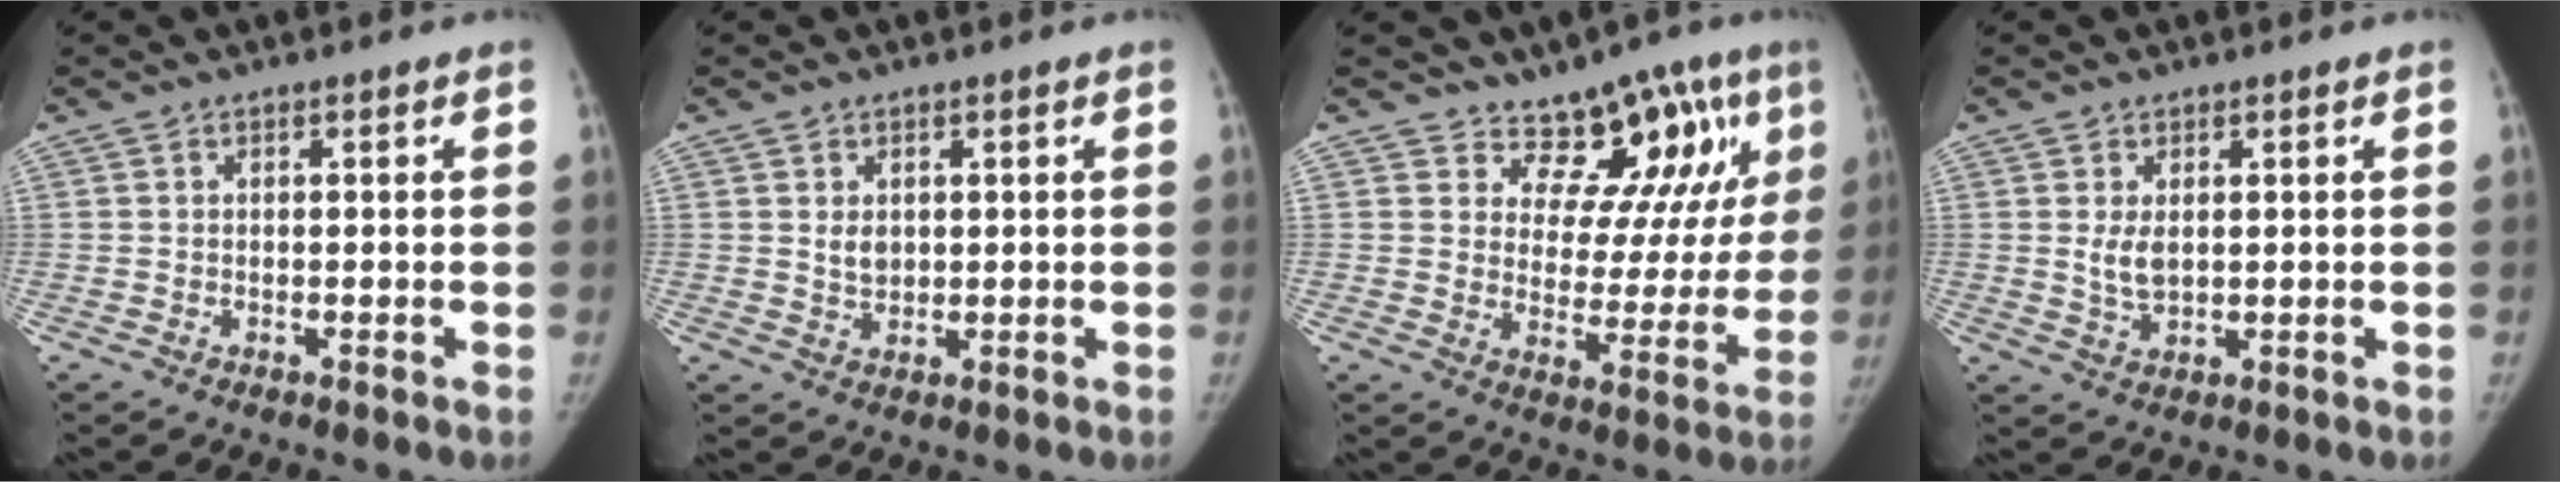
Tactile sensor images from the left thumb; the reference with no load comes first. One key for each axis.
{"total": 2.6, "fx": 0.7, "fy": 2.0, "fz": 1.6, "tx": -0.017, "ty": -0.007, "tz": 0.017}
{"total": 14.0, "fx": 9.6, "fy": 8.0, "fz": 6.3, "tx": -0.019, "ty": -0.056, "tz": 0.122}
{"total": 3.5, "fx": 0.7, "fy": 2.1, "fz": 2.8, "tx": -0.046, "ty": -0.009, "tz": 0.019}